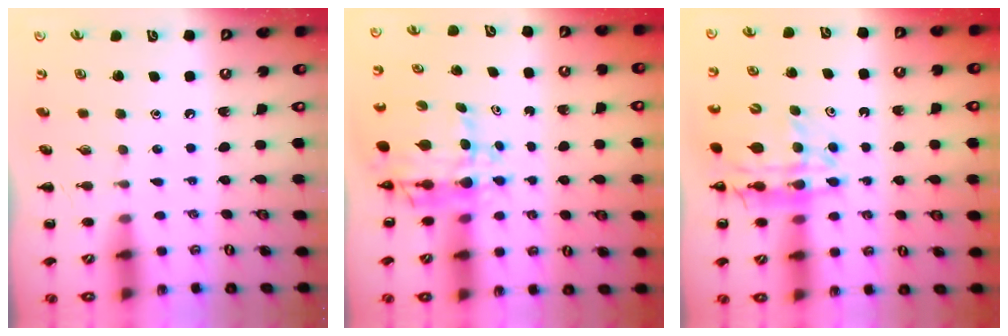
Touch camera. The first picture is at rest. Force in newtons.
{"total": 8.1, "press": 7.6, "slide": 2.6}
{"total": 15.0, "press": 14.4, "slide": 4.2}